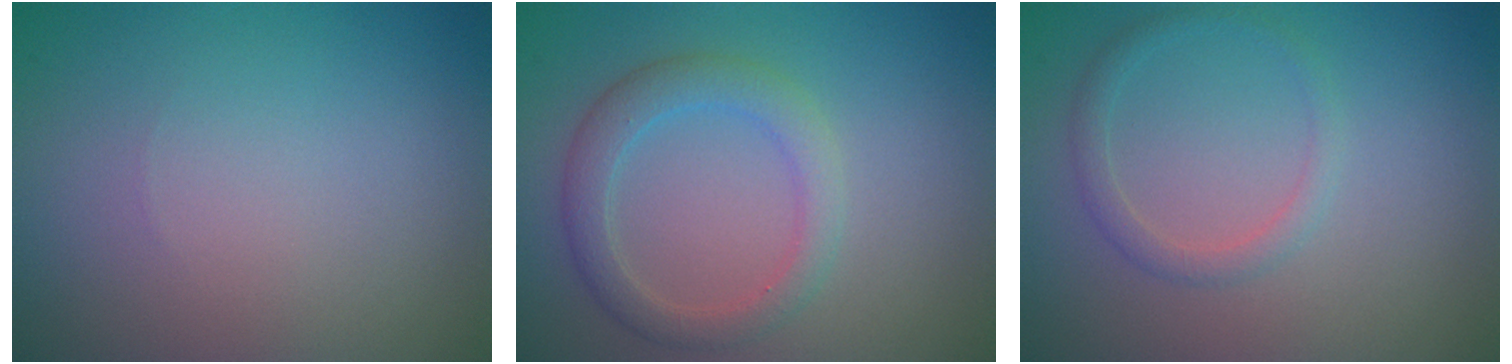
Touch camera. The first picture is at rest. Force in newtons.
{"total": 3.0, "press": 2.9, "slide": 0.3}
{"total": 1.5, "press": 1.5, "slide": 0.0}